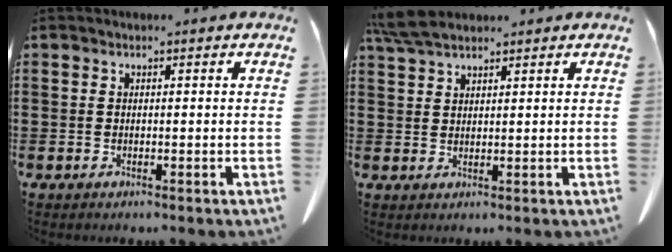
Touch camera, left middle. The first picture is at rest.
{"total": 4.5, "force": [3.6, 1.1, 2.4], "torque": [-0.065, -0.002, 0.066]}